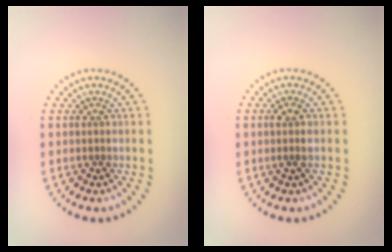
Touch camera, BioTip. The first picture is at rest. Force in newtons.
{"total": 1.3, "press": 1.2, "slide": 0.6}